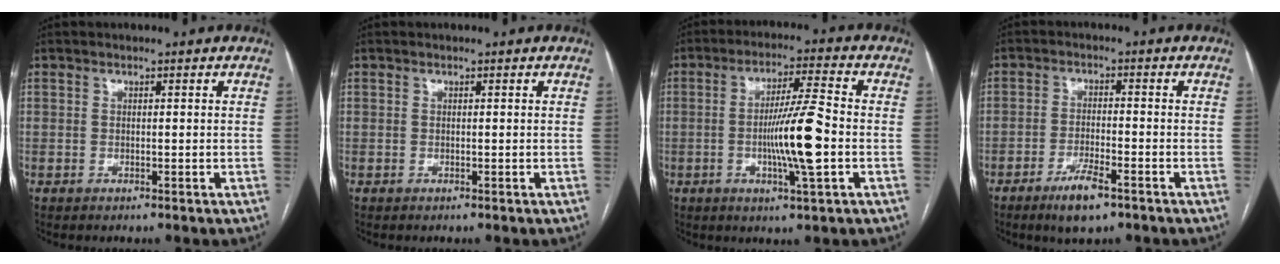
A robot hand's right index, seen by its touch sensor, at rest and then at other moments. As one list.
[{"total": 0.0}, {"total": 10.3, "force": [-1.9, 0.0, 10.1], "torque": [-0.180, -0.005, -0.037]}, {"total": 5.9, "force": [-3.9, 1.1, 4.3], "torque": [-0.085, -0.008, -0.065]}]